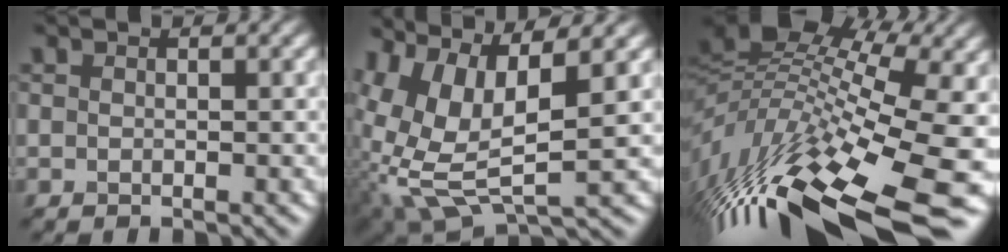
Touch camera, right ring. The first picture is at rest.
{"total": 9.1, "force": [2.7, 4.0, 7.7], "torque": [-0.180, -0.005, 0.055]}
{"total": 15.6, "force": [-3.4, 6.2, 13.9], "torque": [-0.278, 0.003, -0.061]}